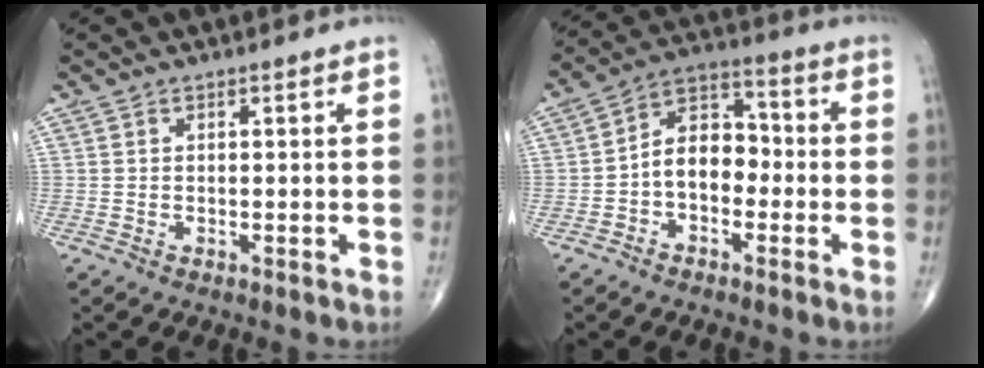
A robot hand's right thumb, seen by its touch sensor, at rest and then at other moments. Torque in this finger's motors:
{"motor_torque": [-0.58, 0.43, 0.36, -0.37, 0.19]}